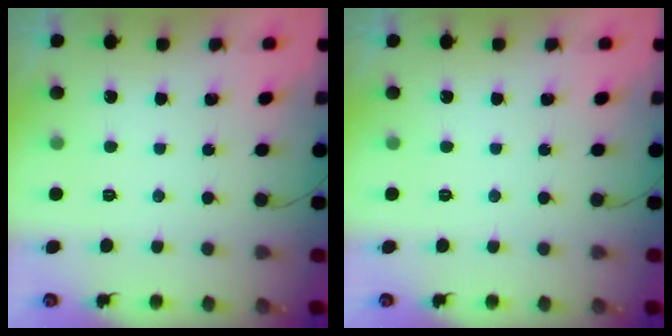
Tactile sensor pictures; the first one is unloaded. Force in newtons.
{"total": 0.0}